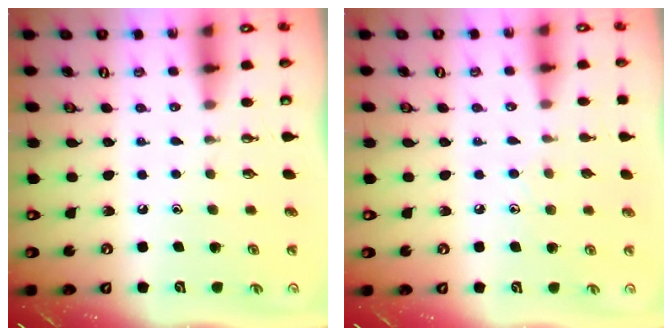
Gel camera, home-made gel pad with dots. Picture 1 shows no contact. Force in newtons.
{"total": 6.2, "press": 6.2, "slide": 0.6}